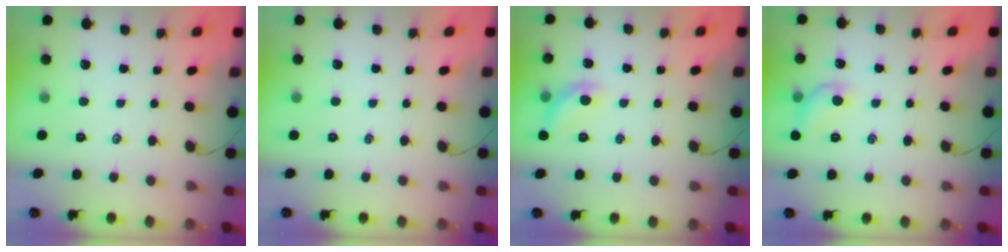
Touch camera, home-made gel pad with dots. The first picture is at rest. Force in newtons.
{"total": 0.0}
{"total": 8.1, "press": 8.1, "slide": 0.7}
{"total": 7.8, "press": 7.7, "slide": 1.0}